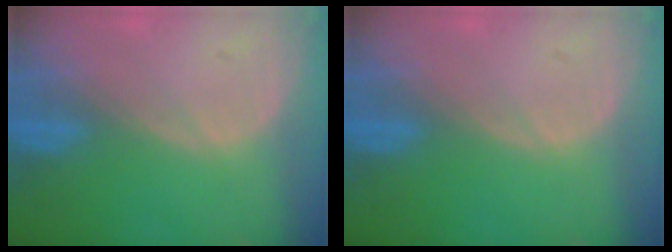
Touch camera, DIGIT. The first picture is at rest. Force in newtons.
{"total": 0.0}